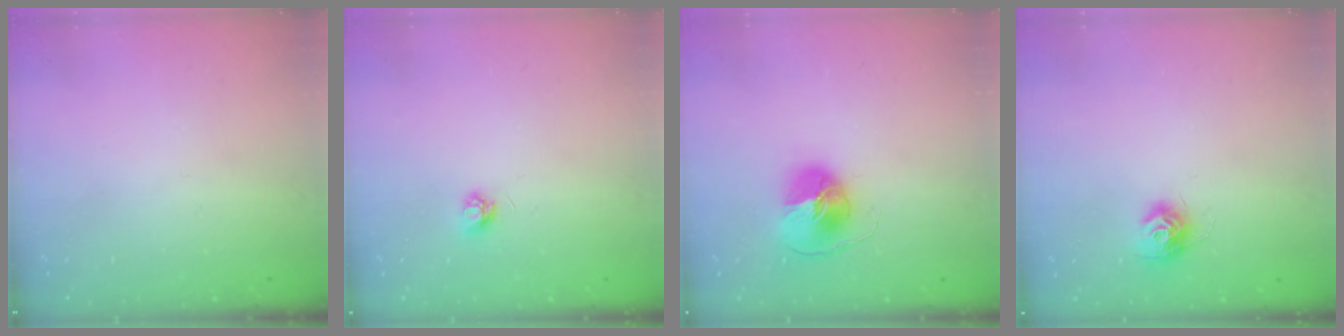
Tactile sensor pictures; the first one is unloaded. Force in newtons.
{"total": 3.2, "press": 3.2, "slide": 0.3}
{"total": 8.6, "press": 8.6, "slide": 0.5}
{"total": 9.7, "press": 9.7, "slide": 0.2}